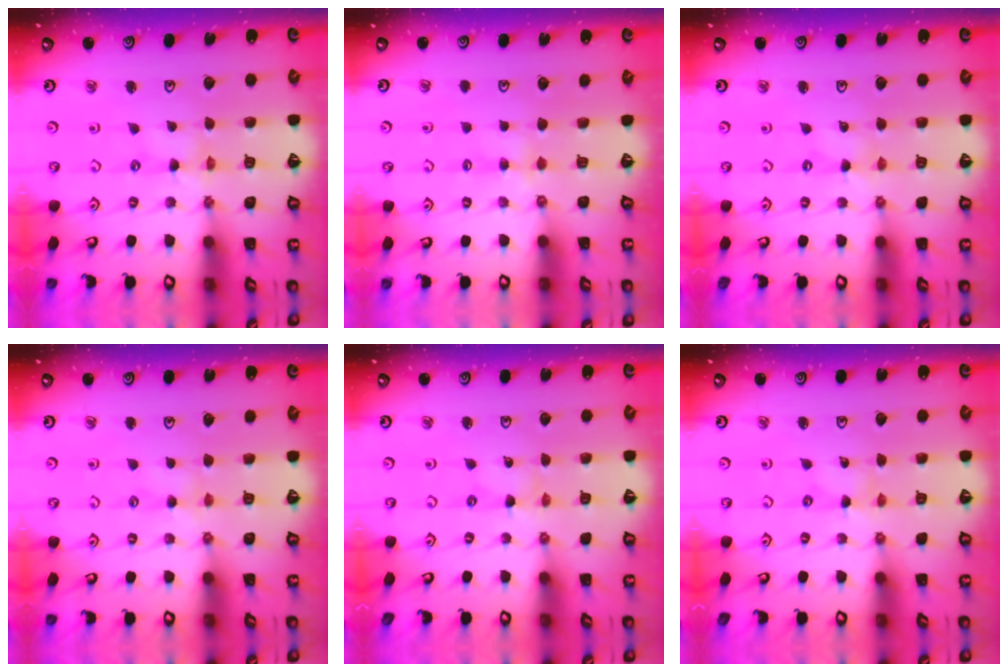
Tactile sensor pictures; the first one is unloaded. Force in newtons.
{"total": 2.4, "press": 2.3, "slide": 0.4}
{"total": 0.0}
{"total": 1.8, "press": 1.8, "slide": 0.4}
{"total": 0.0}
{"total": 0.0}